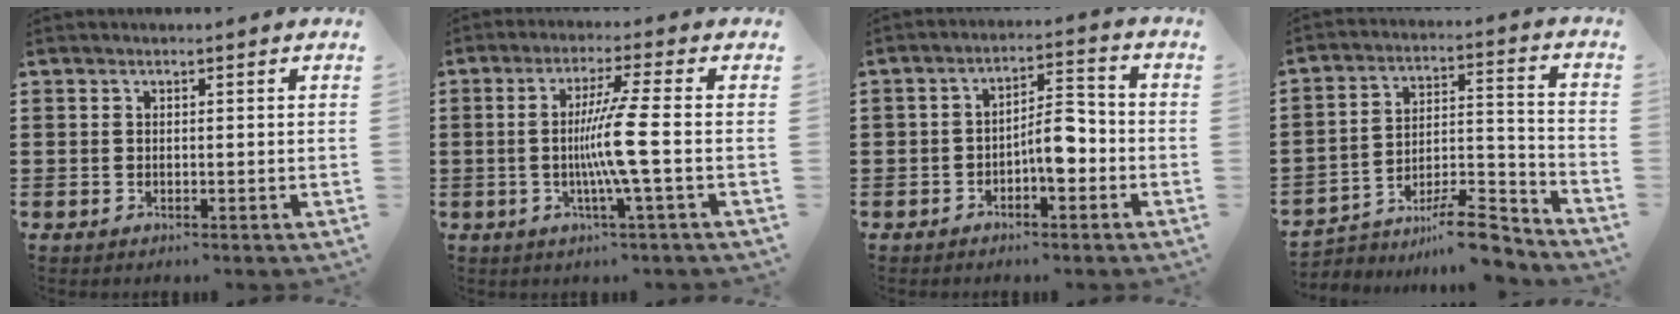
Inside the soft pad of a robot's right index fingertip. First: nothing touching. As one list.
[{"total": 7.6, "force": [-1.1, -1.0, 7.5], "torque": [-0.144, -0.017, -0.029]}, {"total": 5.9, "force": [-2.3, 2.5, 4.9], "torque": [-0.074, 0.012, -0.045]}, {"total": 10.7, "force": [-8.5, 2.9, 5.8], "torque": [-0.075, 0.038, -0.156]}]